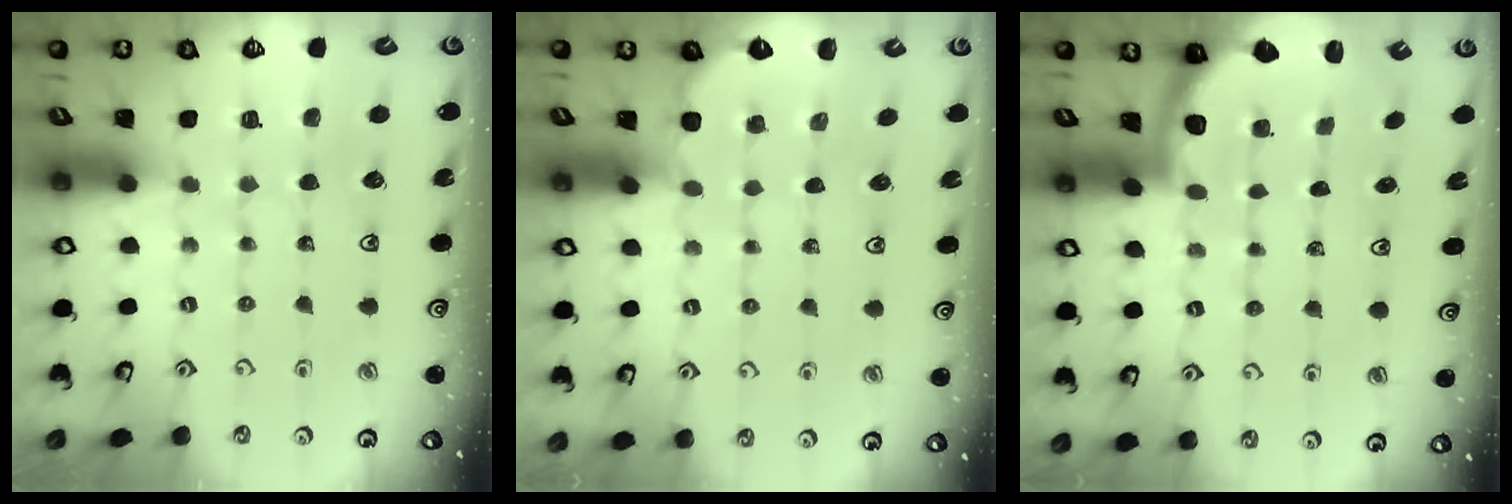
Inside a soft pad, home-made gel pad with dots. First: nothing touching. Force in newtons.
{"total": 3.0, "press": 2.6, "slide": 1.5}
{"total": 2.4, "press": 2.1, "slide": 1.3}